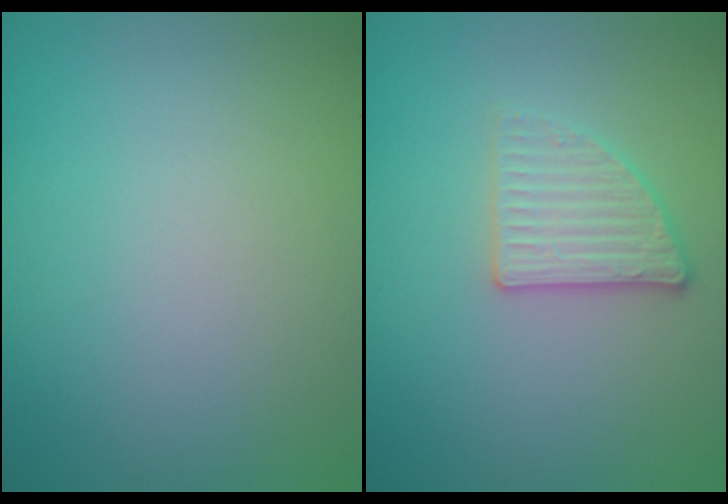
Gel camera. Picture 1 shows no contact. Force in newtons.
{"total": 2.7, "press": 2.4, "slide": 1.1}